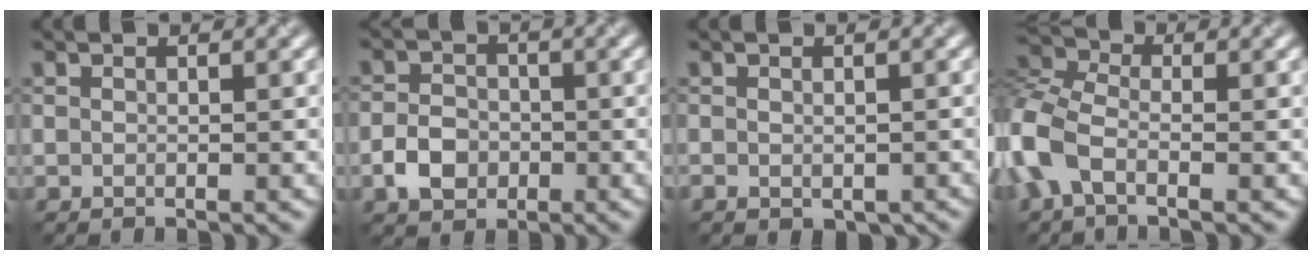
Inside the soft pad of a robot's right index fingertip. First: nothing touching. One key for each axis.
{"total": 3.4, "fx": -1.2, "fy": 2.6, "fz": 1.7, "tx": -0.030, "ty": 0.003, "tz": -0.028}
{"total": 1.9, "fx": -0.9, "fy": 1.3, "fz": 1.2, "tx": -0.022, "ty": -0.015, "tz": -0.010}
{"total": 6.0, "fx": -2.1, "fy": 3.4, "fz": 4.4, "tx": -0.115, "ty": 0.007, "tz": -0.066}